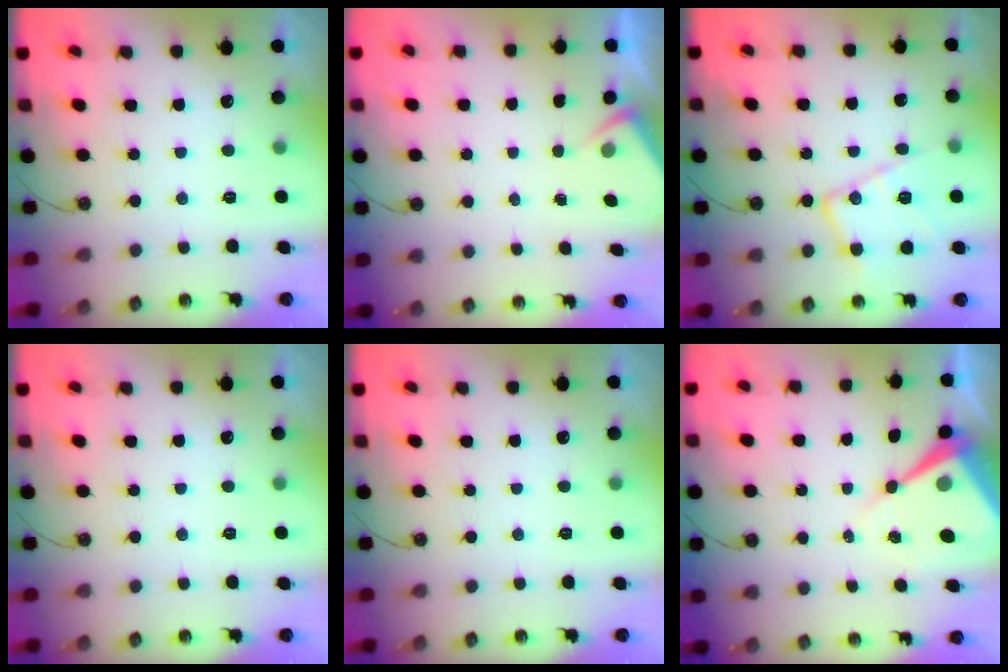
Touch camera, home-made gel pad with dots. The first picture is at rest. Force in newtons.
{"total": 2.4, "press": 2.4, "slide": 0.4}
{"total": 14.7, "press": 14.6, "slide": 1.3}
{"total": 0.0}
{"total": 0.0}
{"total": 10.1, "press": 10.1, "slide": 0.8}